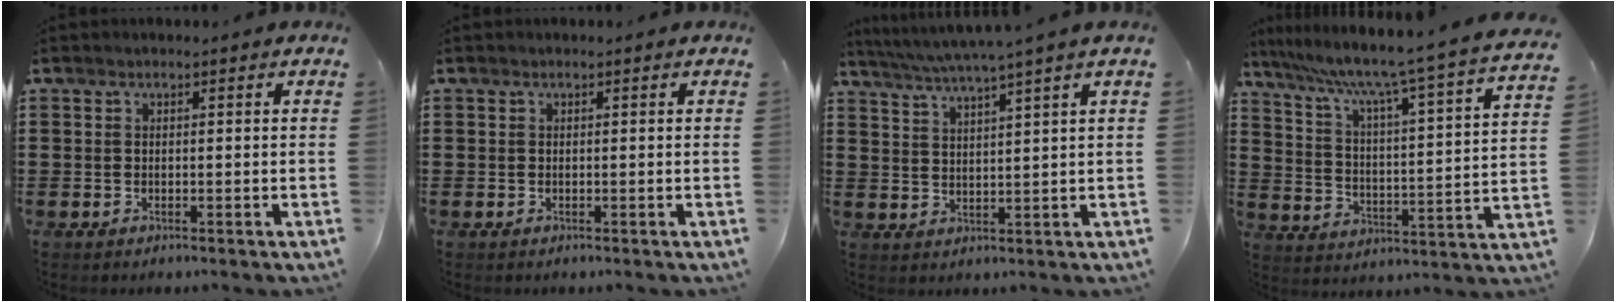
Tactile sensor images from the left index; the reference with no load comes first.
{"total": 0.0}
{"total": 3.6, "force": [3.0, -1.0, 1.7], "torque": [-0.042, -0.019, 0.049]}
{"total": 6.7, "force": [5.4, -0.8, 3.8], "torque": [-0.092, -0.055, 0.074]}